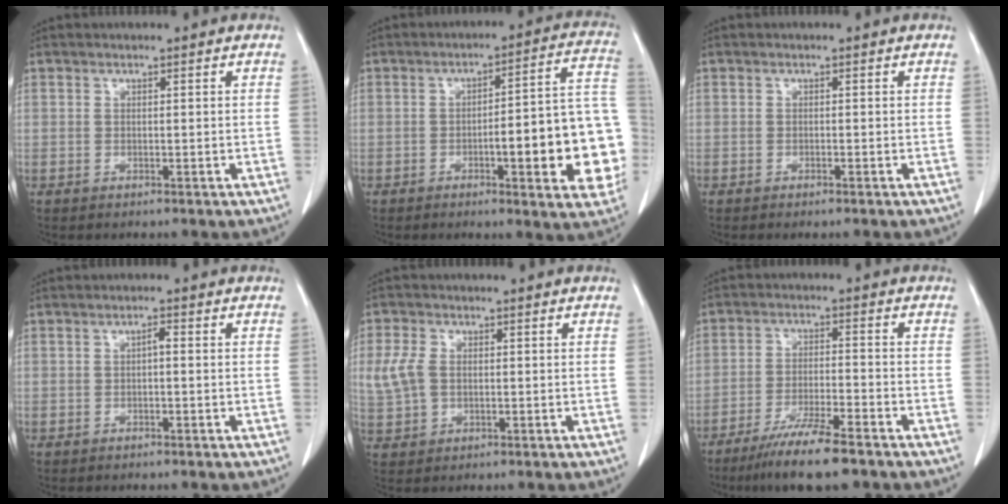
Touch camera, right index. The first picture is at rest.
{"total": 16.3, "force": [-3.5, 2.8, 15.7], "torque": [-0.142, 0.033, -0.038]}
{"total": 0.7, "force": [-0.6, 0.0, 0.4], "torque": [-0.013, -0.002, -0.008]}
{"total": 1.1, "force": [-0.1, 0.3, 1.1], "torque": [-0.017, 0.004, -0.001]}
{"total": 4.8, "force": [0.3, 3.3, 3.5], "torque": [-0.097, 0.007, 0.009]}
{"total": 9.7, "force": [-7.3, 0.6, 6.3], "torque": [-0.108, -0.025, -0.125]}